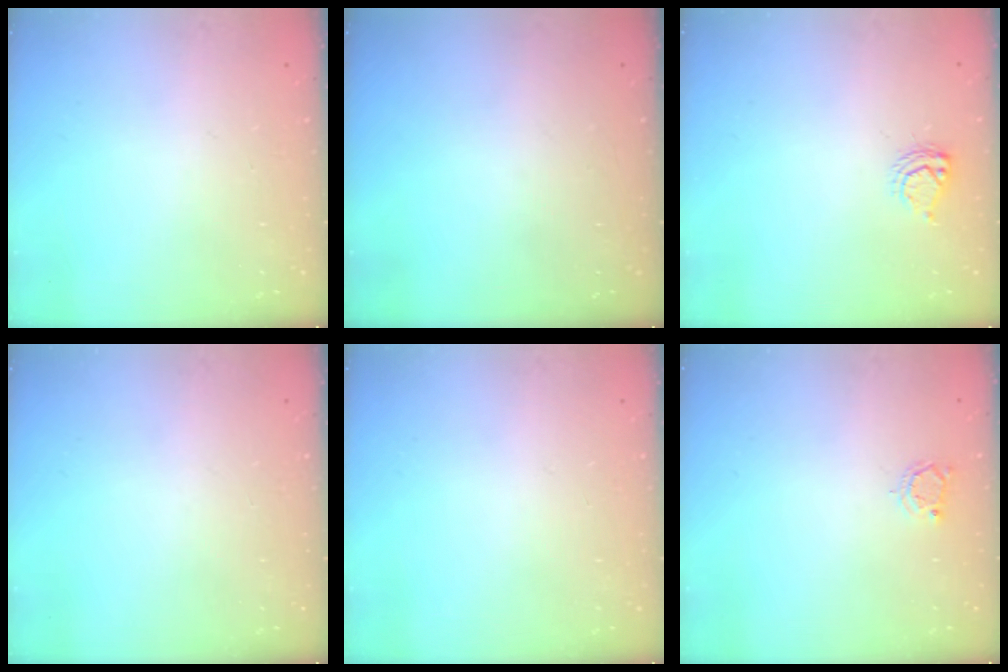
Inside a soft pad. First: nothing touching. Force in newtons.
{"total": 0.0}
{"total": 5.0, "press": 4.9, "slide": 0.6}
{"total": 0.0}
{"total": 0.0}
{"total": 3.0, "press": 3.0, "slide": 0.3}